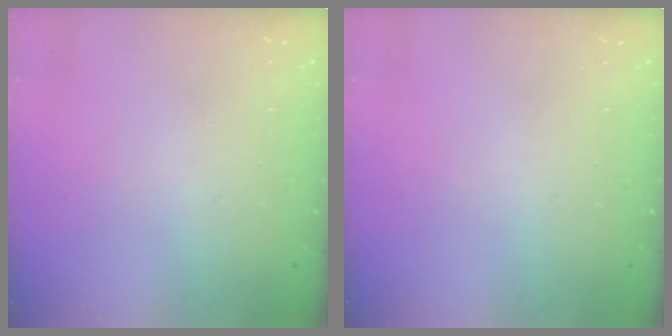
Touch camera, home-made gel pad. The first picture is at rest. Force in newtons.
{"total": 0.0}